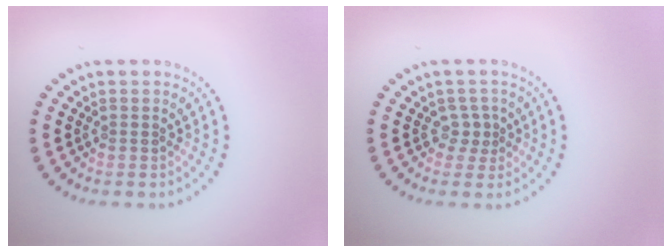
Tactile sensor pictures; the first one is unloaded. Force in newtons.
{"total": 1.5, "press": 1.0, "slide": 1.1}